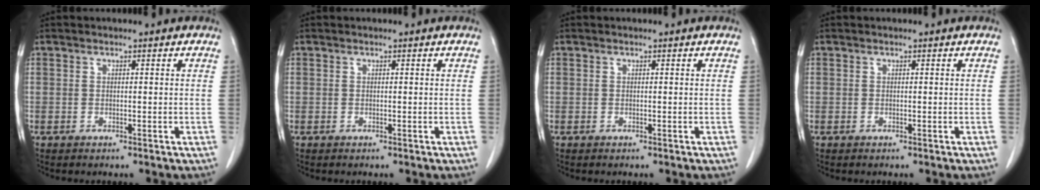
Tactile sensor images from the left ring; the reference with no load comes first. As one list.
[{"total": 0.0}, {"total": 0.0}, {"total": 0.0}]